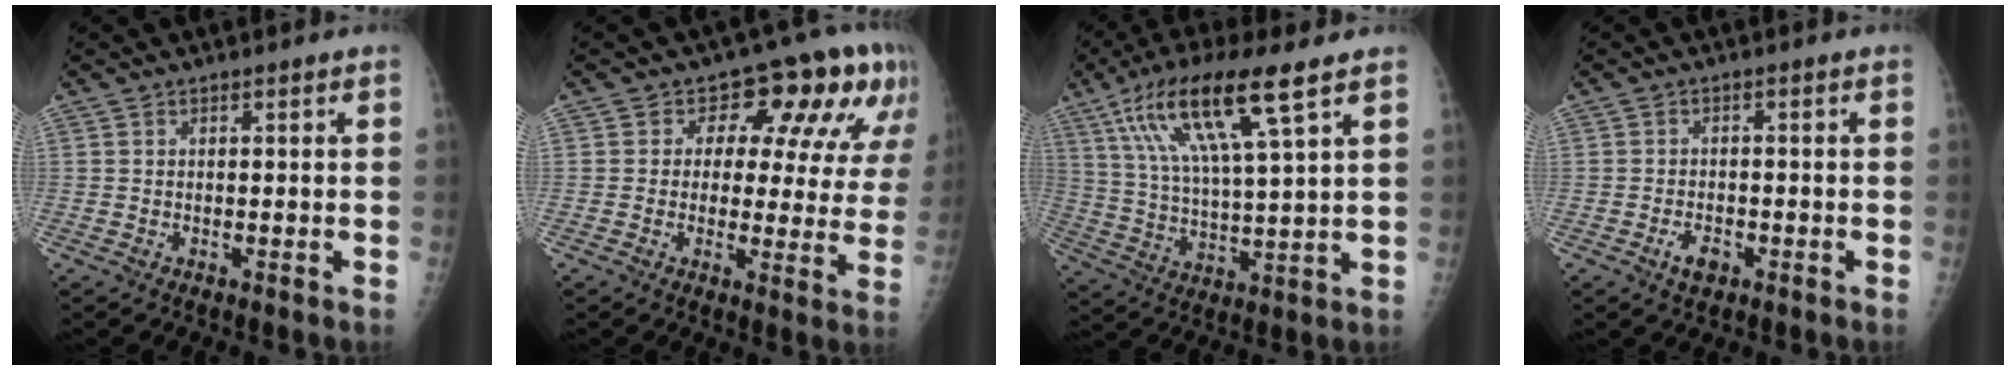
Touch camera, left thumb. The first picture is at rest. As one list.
[{"total": 14.4, "force": [6.6, 8.3, 9.7], "torque": [-0.068, -0.010, 0.070]}, {"total": 16.8, "force": [8.5, 3.2, 14.1], "torque": [-0.277, -0.016, 0.162]}, {"total": 3.3, "force": [-1.7, 2.0, 2.0], "torque": [-0.031, 0.007, -0.027]}]